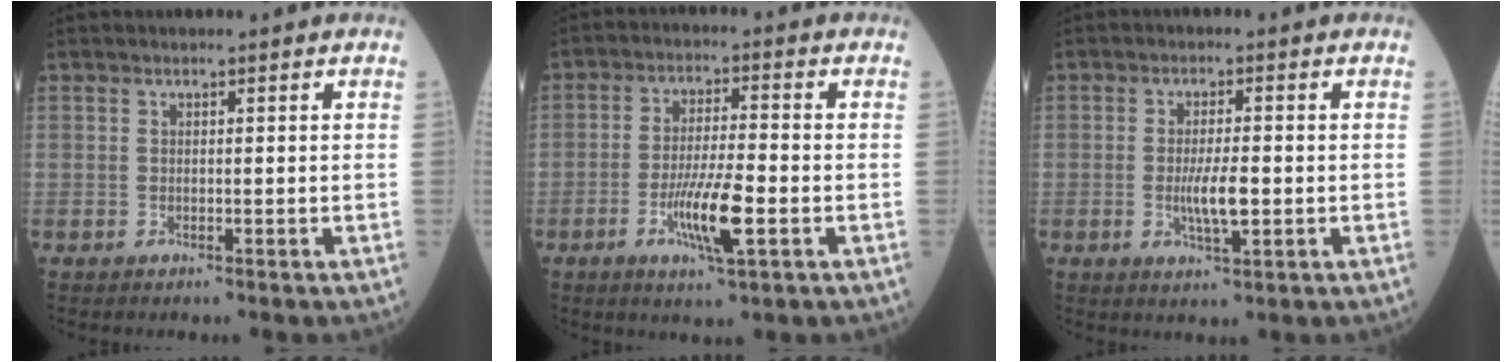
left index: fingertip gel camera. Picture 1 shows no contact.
{"total": 8.1, "force": [-2.9, 0.8, 7.5], "torque": [-0.146, -0.011, -0.053]}
{"total": 4.7, "force": [-0.8, 0.9, 4.6], "torque": [-0.092, -0.006, -0.013]}